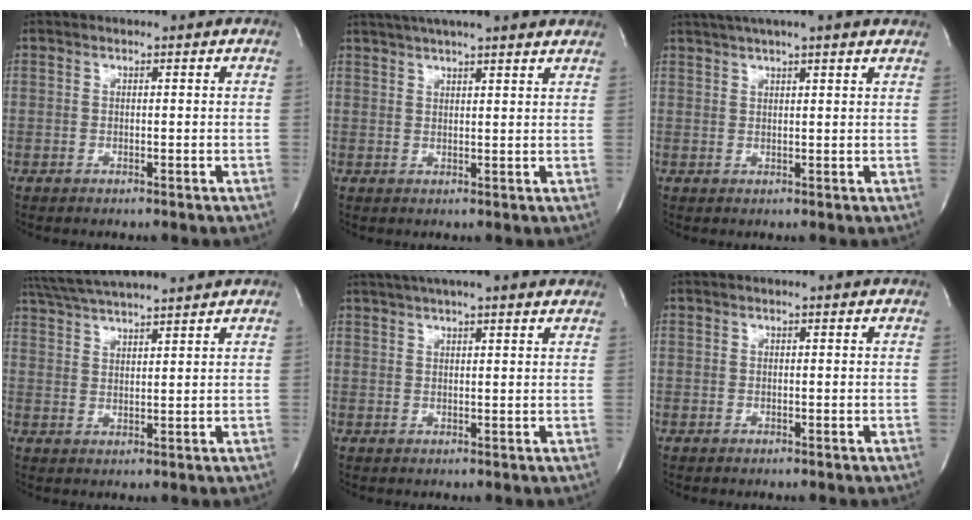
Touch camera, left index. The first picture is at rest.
{"total": 14.7, "force": [12.6, 1.6, 7.5], "torque": [-0.126, 0.040, 0.167]}
{"total": 10.7, "force": [8.8, 0.8, 6.1], "torque": [-0.105, 0.036, 0.114]}
{"total": 11.5, "force": [10.5, -0.4, 4.8], "torque": [-0.093, 0.026, 0.168]}
{"total": 12.7, "force": [10.6, 1.5, 6.8], "torque": [-0.115, 0.039, 0.140]}
{"total": 0.9, "force": [0.7, -0.1, 0.4], "torque": [-0.013, 0.008, 0.010]}